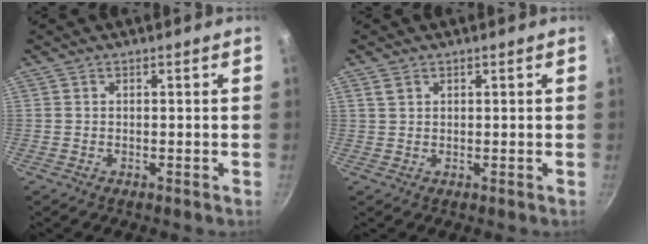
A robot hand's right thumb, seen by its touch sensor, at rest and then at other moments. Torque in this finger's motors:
{"motor_torque": [-0.75, 0.32, 0.02, -0.10, 0.08]}